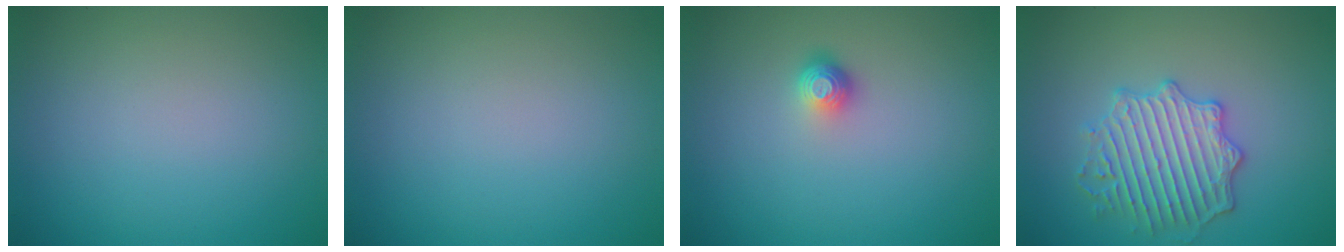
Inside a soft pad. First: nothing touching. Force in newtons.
{"total": 0.0}
{"total": 1.6, "press": 1.2, "slide": 1.1}
{"total": 4.1, "press": 4.0, "slide": 0.5}